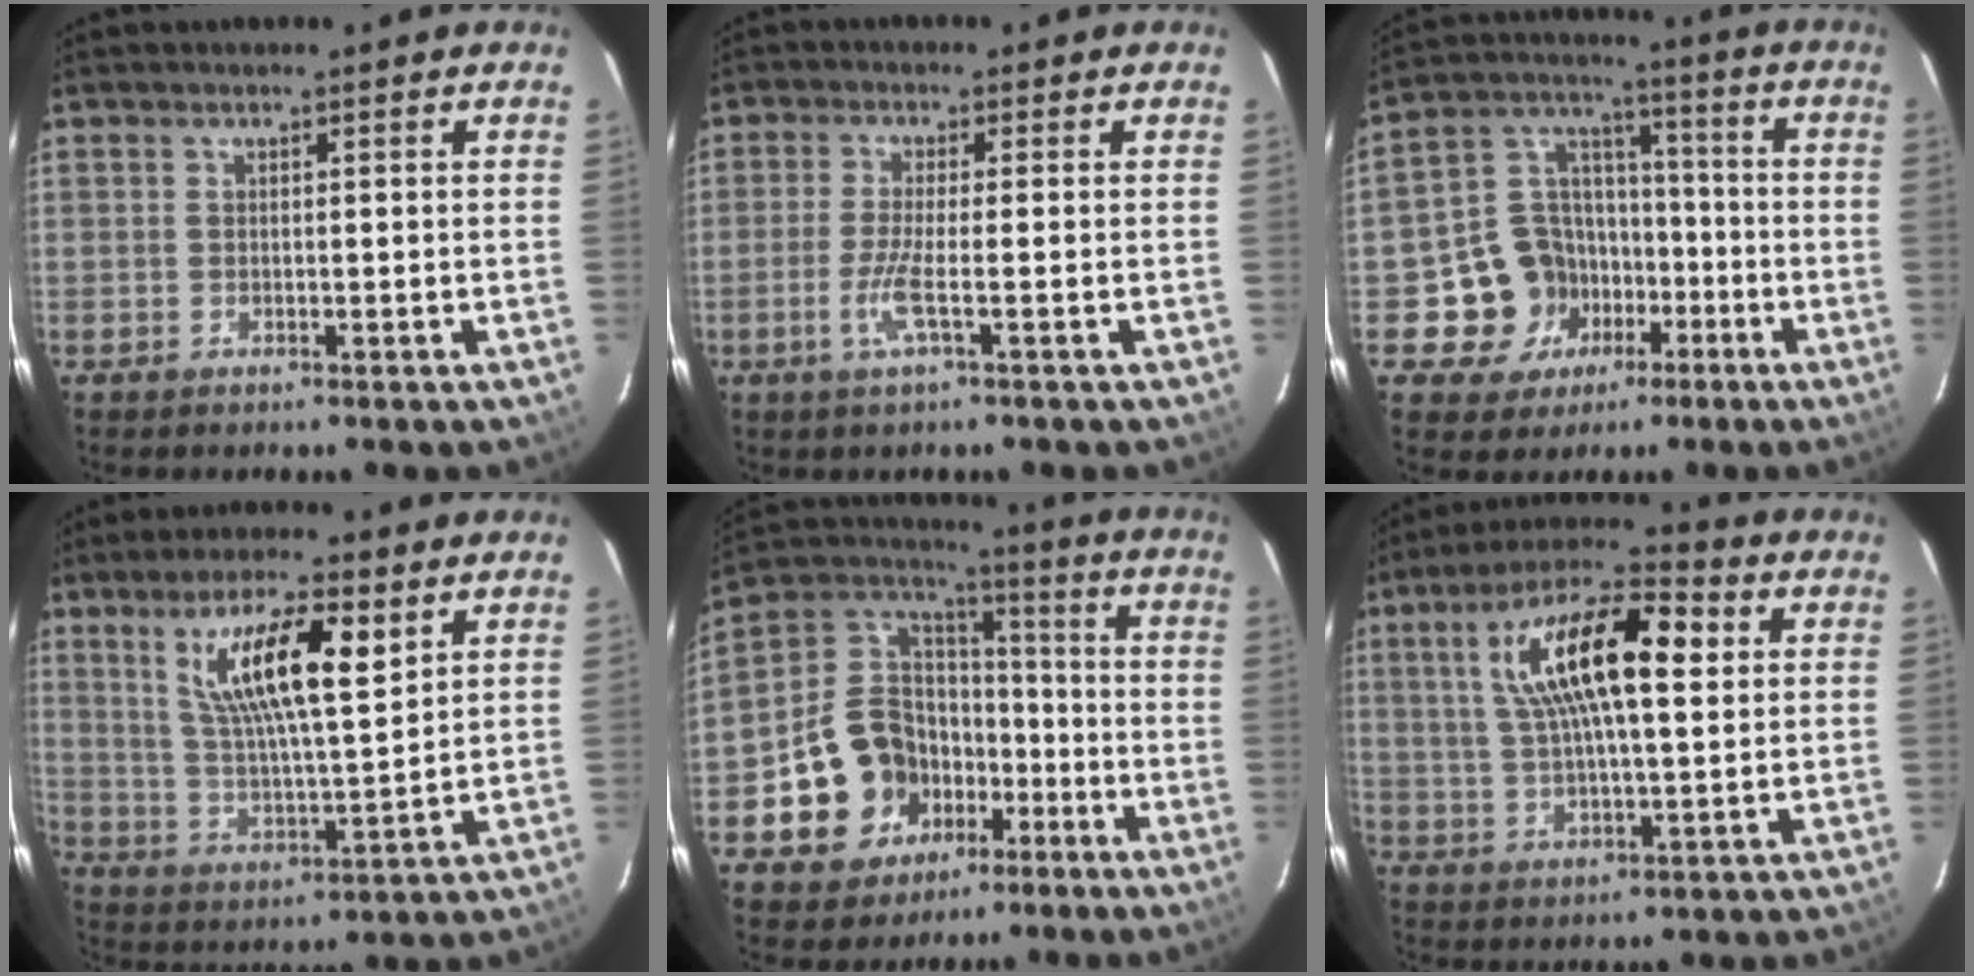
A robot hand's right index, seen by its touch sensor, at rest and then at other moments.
{"total": 4.3, "force": [-1.7, -0.4, 4.0], "torque": [-0.092, -0.006, -0.037]}
{"total": 13.2, "force": [-5.6, 11.4, 3.8], "torque": [-0.093, 0.049, -0.071]}
{"total": 13.7, "force": [6.4, 2.9, 11.8], "torque": [-0.211, 0.002, 0.121]}
{"total": 13.7, "force": [-6.4, 11.2, 4.7], "torque": [-0.119, 0.040, -0.094]}
{"total": 16.6, "force": [4.7, 5.2, 15.0], "torque": [-0.276, 0.029, 0.077]}